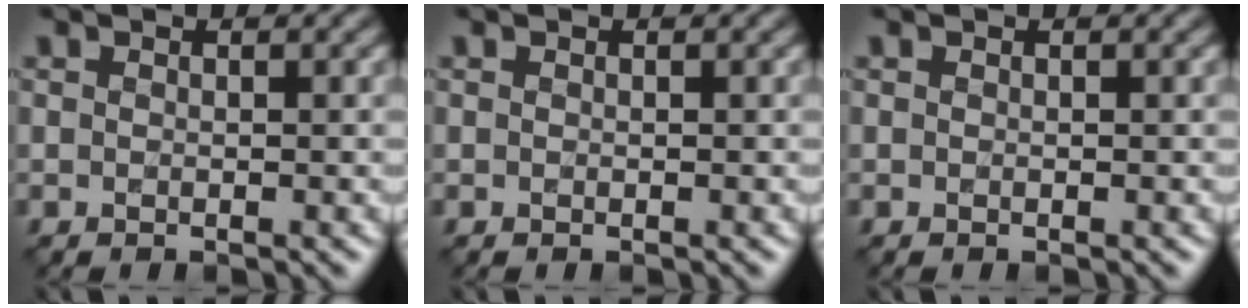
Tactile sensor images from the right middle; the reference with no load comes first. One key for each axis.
{"total": 0.0}
{"total": 0.0}